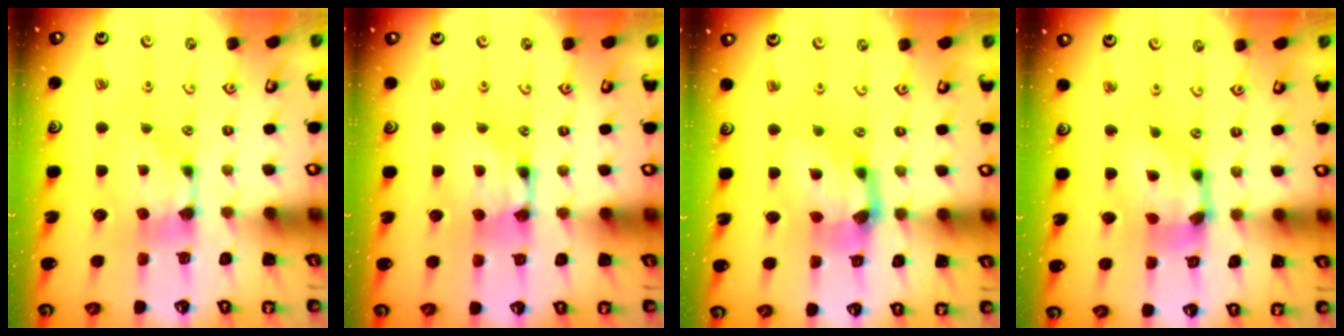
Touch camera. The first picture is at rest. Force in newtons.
{"total": 2.0, "press": 2.0, "slide": 0.1}
{"total": 3.8, "press": 3.1, "slide": 2.1}
{"total": 5.2, "press": 4.8, "slide": 1.9}